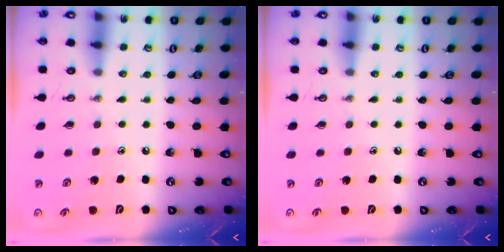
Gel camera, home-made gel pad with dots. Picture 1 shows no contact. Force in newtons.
{"total": 0.0}